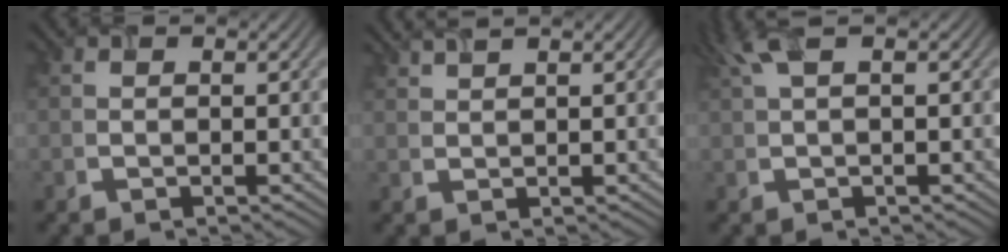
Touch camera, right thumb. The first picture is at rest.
{"total": 2.1, "force": [1.7, 0.3, 1.3], "torque": [-0.023, 0.008, 0.029]}
{"total": 3.5, "force": [1.5, 0.7, 3.1], "torque": [-0.068, 0.016, 0.030]}